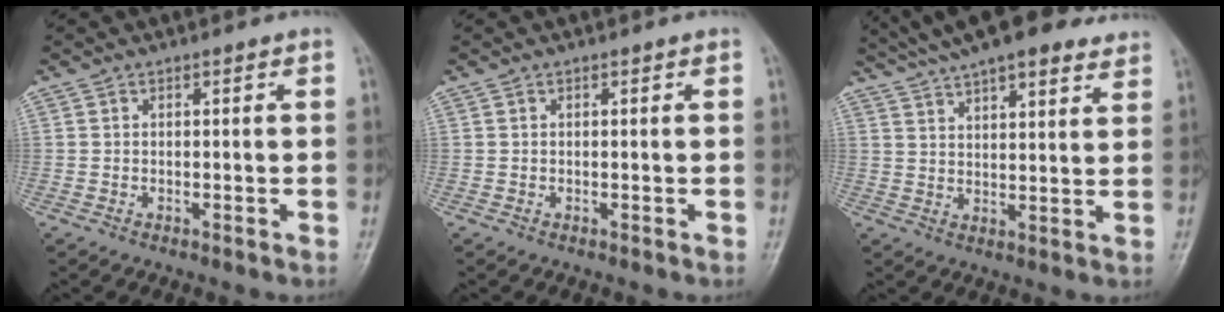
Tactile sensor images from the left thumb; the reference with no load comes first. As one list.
[{"total": 0.0}, {"total": 18.4, "force": [14.5, 5.3, 9.9], "torque": [-0.144, -0.014, 0.212]}]